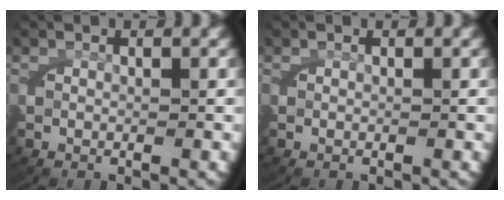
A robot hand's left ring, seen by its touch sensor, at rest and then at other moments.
{"total": 0.0}